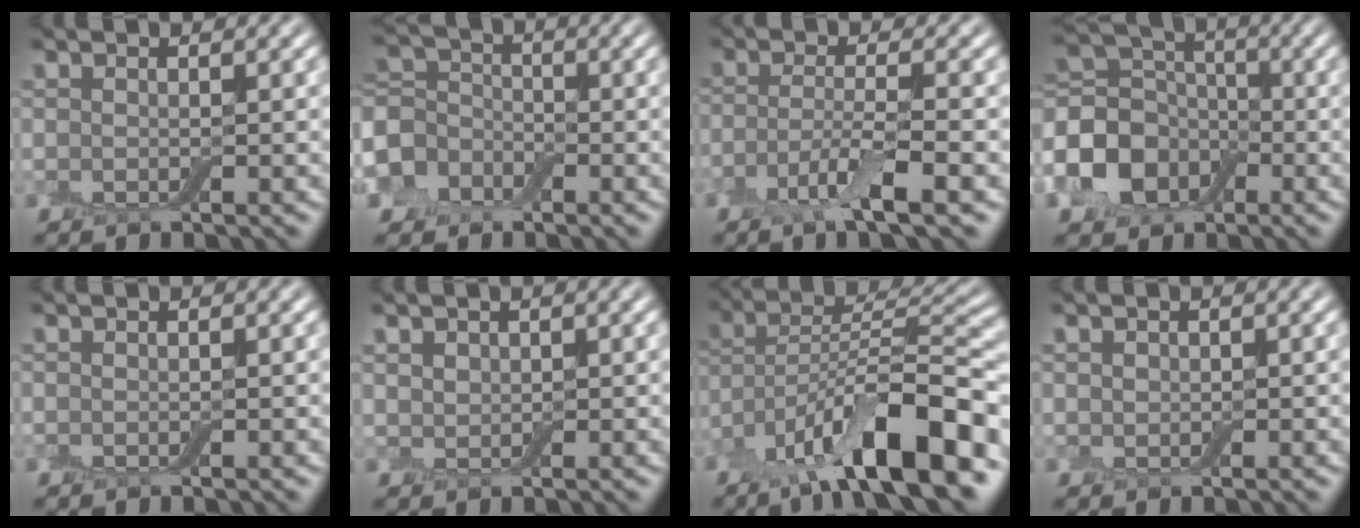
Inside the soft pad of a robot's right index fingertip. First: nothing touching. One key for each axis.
{"total": 5.2, "fx": -2.2, "fy": 4.1, "fz": 2.2, "tx": -0.050, "ty": 0.003, "tz": -0.058}
{"total": 4.1, "fx": -2.0, "fy": 0.7, "fz": 3.6, "tx": -0.072, "ty": -0.006, "tz": -0.046}
{"total": 8.6, "fx": -3.0, "fy": 6.5, "fz": 4.8, "tx": -0.106, "ty": -0.001, "tz": -0.077}
{"total": 0.0}
{"total": 1.3, "fx": 0.8, "fy": 0.9, "fz": 0.3, "tx": -0.007, "ty": 0.000, "tz": 0.016}
{"total": 12.8, "fx": -7.3, "fy": 3.7, "fz": 9.9, "tx": -0.151, "ty": 0.014, "tz": -0.133}
{"total": 0.8, "fx": 0.3, "fy": 0.7, "fz": 0.2, "tx": -0.002, "ty": 0.000, "tz": 0.005}